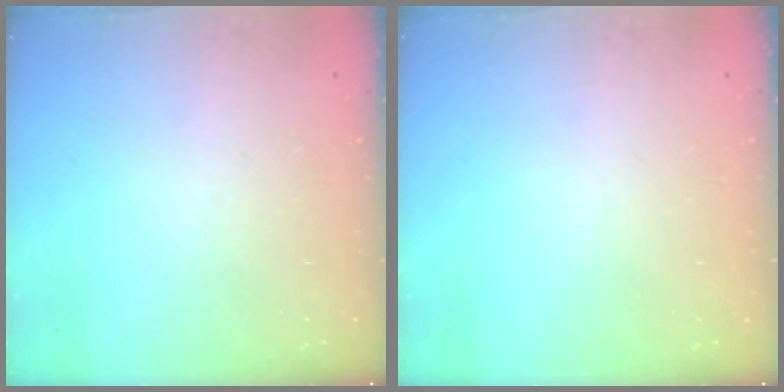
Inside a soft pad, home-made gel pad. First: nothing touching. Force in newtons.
{"total": 0.0}